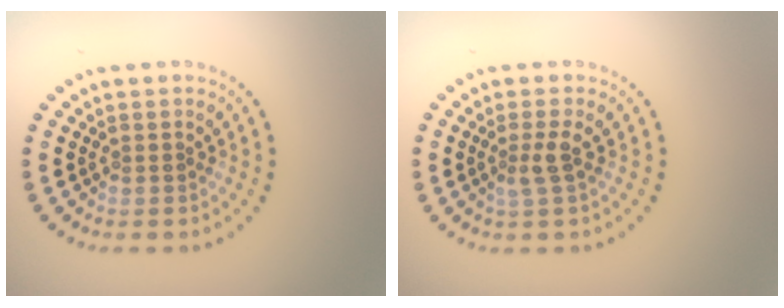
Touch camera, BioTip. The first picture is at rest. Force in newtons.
{"total": 1.8, "press": 1.4, "slide": 1.2}